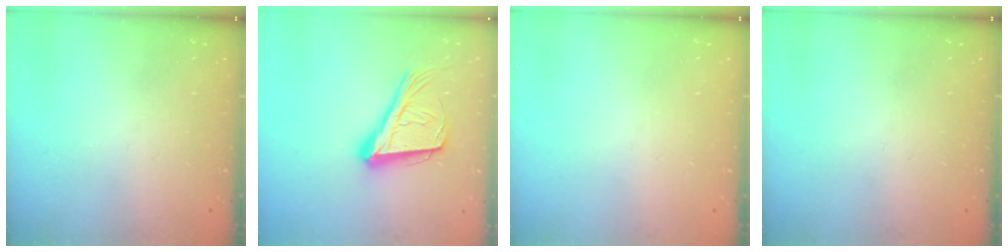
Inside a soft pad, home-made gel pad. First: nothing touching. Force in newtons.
{"total": 20.2, "press": 19.6, "slide": 4.7}
{"total": 0.0}
{"total": 0.0}